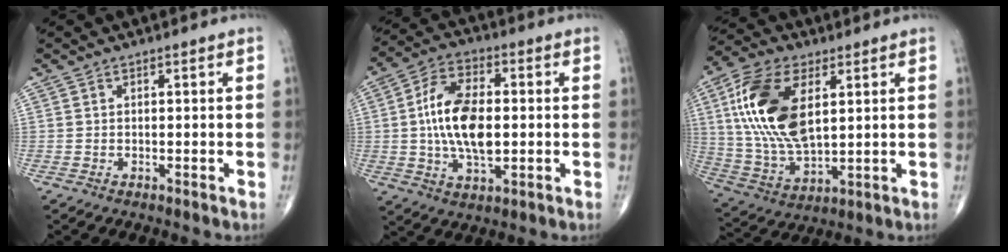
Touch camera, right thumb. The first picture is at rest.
{"total": 14.2, "force": [0.2, 7.3, 12.2], "torque": [-0.223, 0.007, 0.000]}
{"total": 18.9, "force": [5.1, 9.8, 15.3], "torque": [-0.303, -0.013, 0.099]}